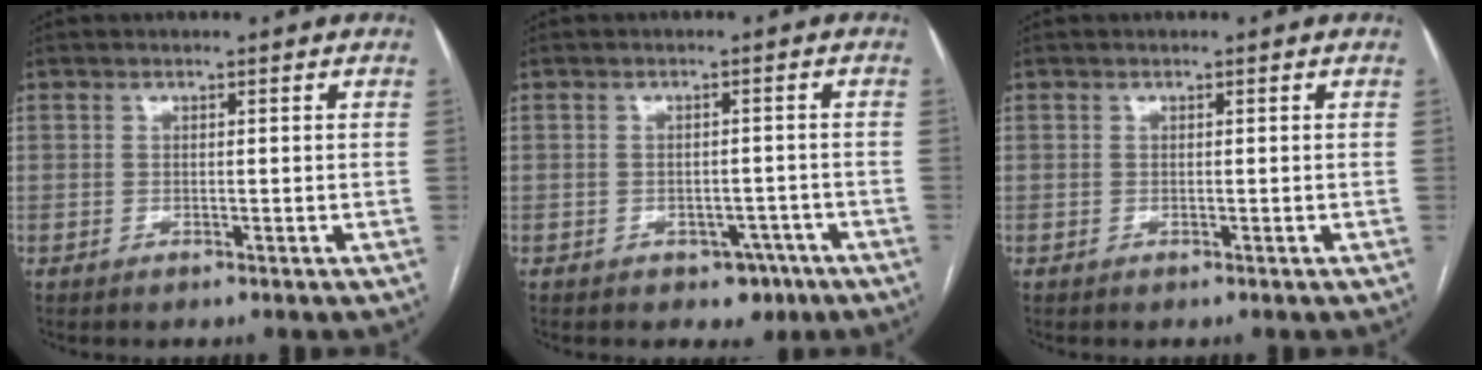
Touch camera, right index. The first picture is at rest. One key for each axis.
{"total": 3.8, "fx": -2.2, "fy": 2.7, "fz": 1.5, "tx": -0.008, "ty": 0.009, "tz": -0.018}
{"total": 0.0}